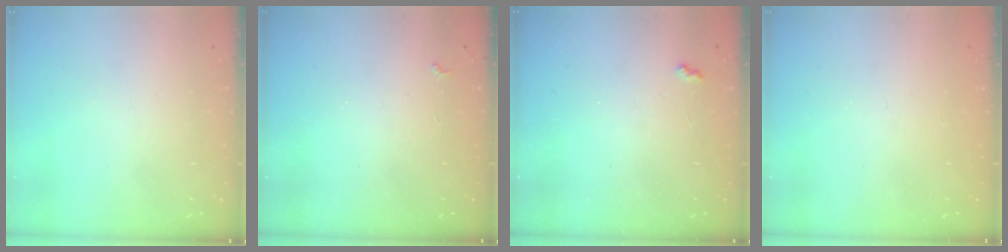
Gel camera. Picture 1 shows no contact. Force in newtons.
{"total": 2.9, "press": 2.9, "slide": 0.5}
{"total": 3.4, "press": 3.4, "slide": 0.5}
{"total": 1.3, "press": 1.0, "slide": 0.7}